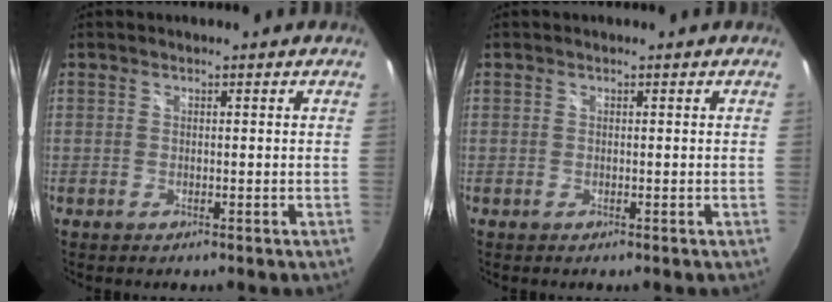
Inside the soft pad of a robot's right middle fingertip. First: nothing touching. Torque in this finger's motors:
{"motor_torque": [0.00, 0.00, 0.00, 0.00]}